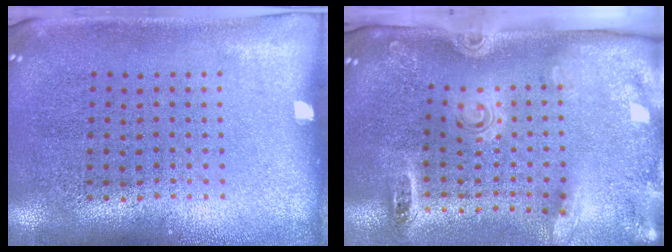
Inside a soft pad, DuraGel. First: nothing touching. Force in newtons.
{"total": 2.8, "press": 1.9, "slide": 2.1}